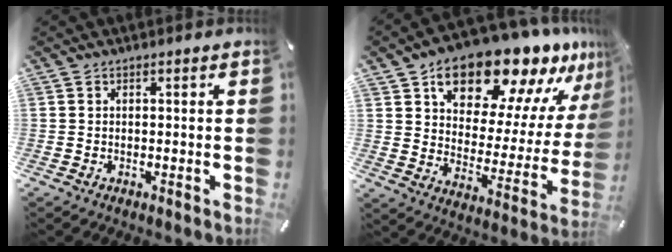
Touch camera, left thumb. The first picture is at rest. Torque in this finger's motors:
{"motor_torque": [1.69, 1.03, 2.05, -0.65, 0.16]}